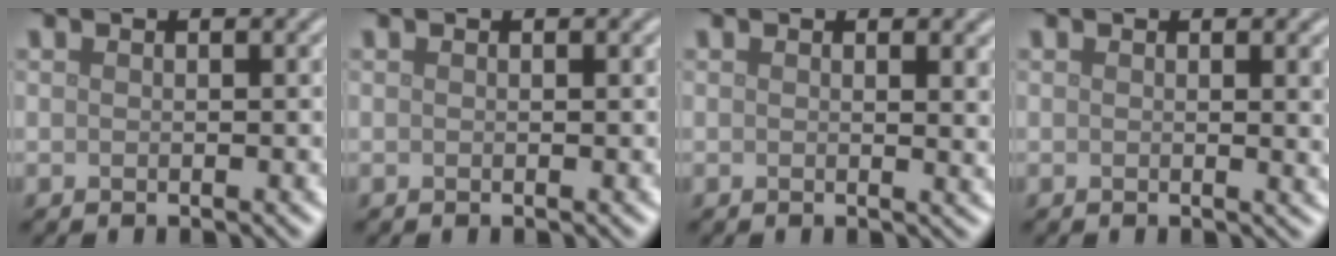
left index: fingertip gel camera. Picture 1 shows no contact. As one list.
[{"total": 0.0}, {"total": 2.2, "force": [0.8, 0.8, 1.9], "torque": [-0.014, -0.001, 0.010]}, {"total": 2.5, "force": [0.5, 0.8, 2.3], "torque": [-0.019, -0.001, 0.005]}]